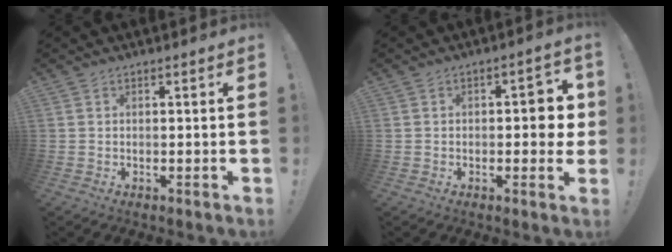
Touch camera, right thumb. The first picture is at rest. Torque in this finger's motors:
{"motor_torque": [0.72, 1.12, 0.35, -0.28, 0.00]}